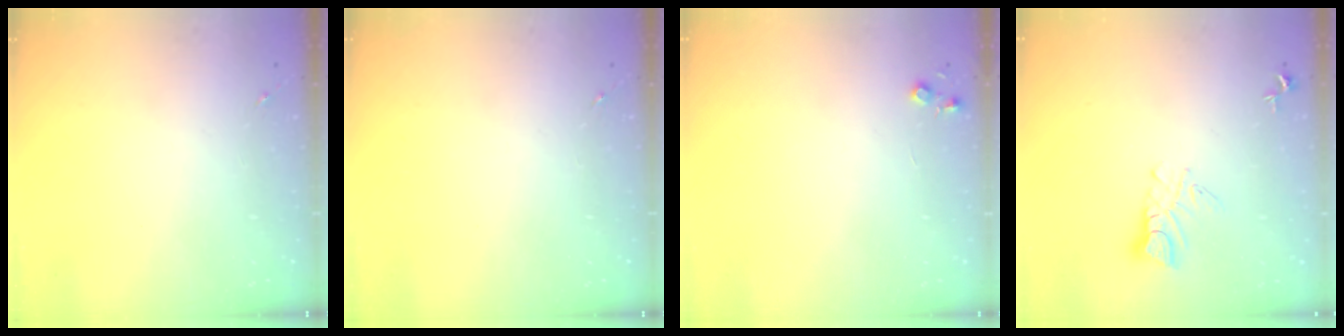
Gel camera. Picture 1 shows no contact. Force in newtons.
{"total": 0.0}
{"total": 4.4, "press": 4.3, "slide": 0.5}
{"total": 6.6, "press": 6.5, "slide": 0.6}